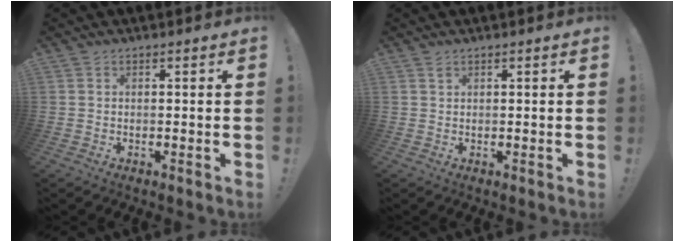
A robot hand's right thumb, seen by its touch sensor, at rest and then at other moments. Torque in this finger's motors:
{"motor_torque": [0.29, -0.14, 0.18, -0.10, 0.05]}